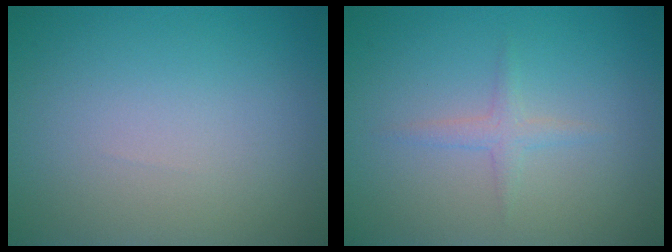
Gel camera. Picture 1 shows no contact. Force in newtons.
{"total": 1.3, "press": 1.3, "slide": 0.1}